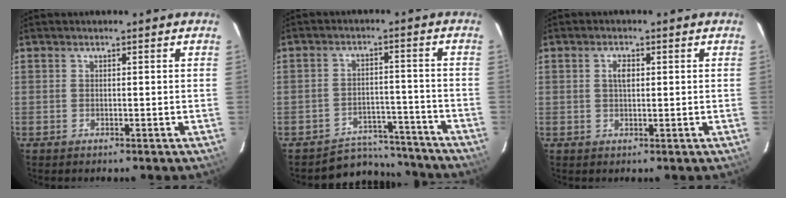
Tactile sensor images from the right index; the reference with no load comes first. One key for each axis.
{"total": 10.0, "fx": -9.1, "fy": 4.1, "fz": -0.3, "tx": 0.001, "ty": 0.048, "tz": -0.122}
{"total": 2.2, "fx": 0.5, "fy": 1.1, "fz": 1.8, "tx": -0.034, "ty": 0.005, "tz": 0.009}